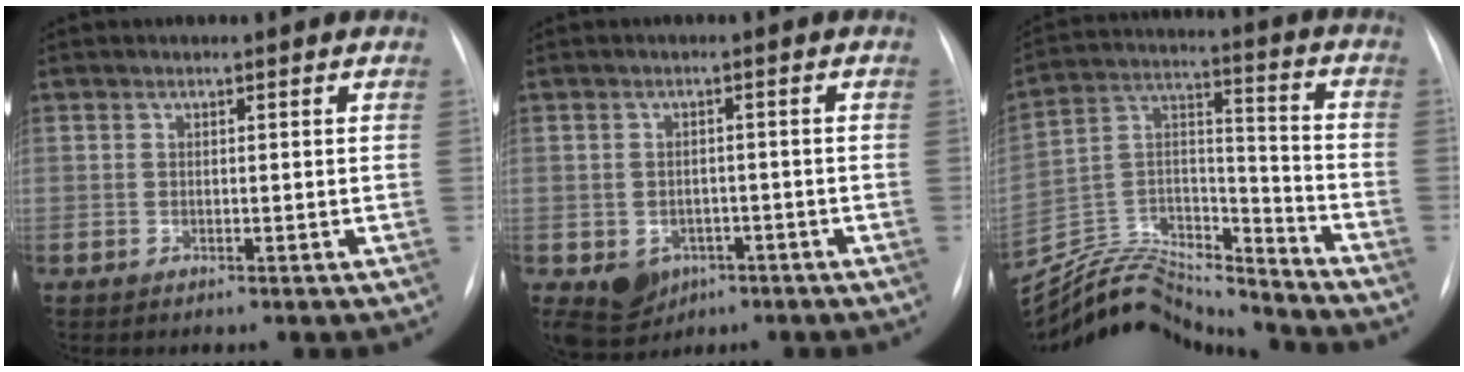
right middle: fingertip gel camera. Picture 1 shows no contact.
{"total": 5.7, "force": [-2.6, 4.6, 2.2], "torque": [-0.037, 0.005, -0.025]}
{"total": 19.8, "force": [-19.4, 2.7, 3.1], "torque": [-0.063, 0.045, -0.320]}